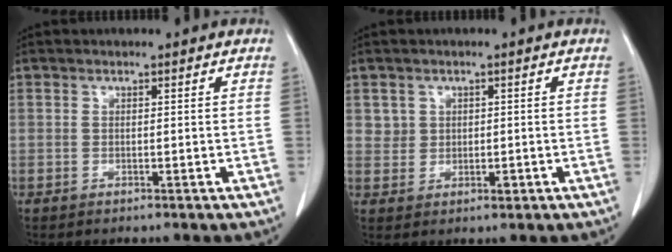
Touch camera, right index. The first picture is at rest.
{"total": 2.6, "force": [0.7, 2.4, 0.4], "torque": [-0.002, 0.000, 0.018]}